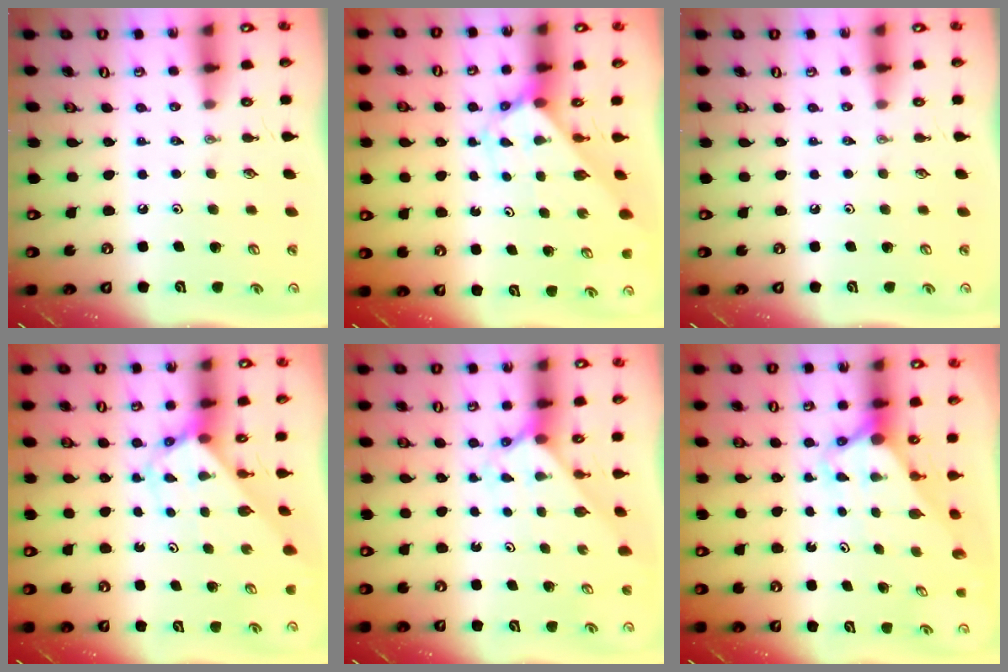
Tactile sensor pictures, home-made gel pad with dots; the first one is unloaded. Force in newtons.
{"total": 2.6, "press": 2.6, "slide": 0.2}
{"total": 0.0}
{"total": 2.7, "press": 2.7, "slide": 0.1}
{"total": 2.3, "press": 2.3, "slide": 0.2}
{"total": 3.1, "press": 3.1, "slide": 0.3}